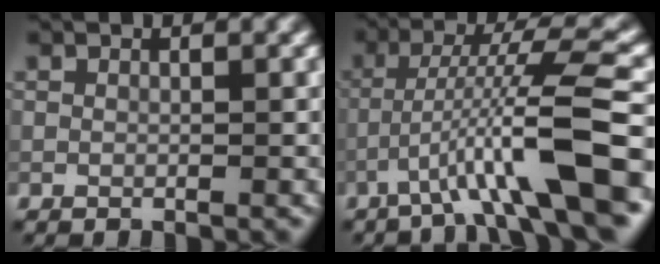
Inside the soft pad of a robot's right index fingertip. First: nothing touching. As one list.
[{"total": 9.0, "force": [-3.6, 0.8, 8.2], "torque": [-0.138, 0.022, -0.059]}]